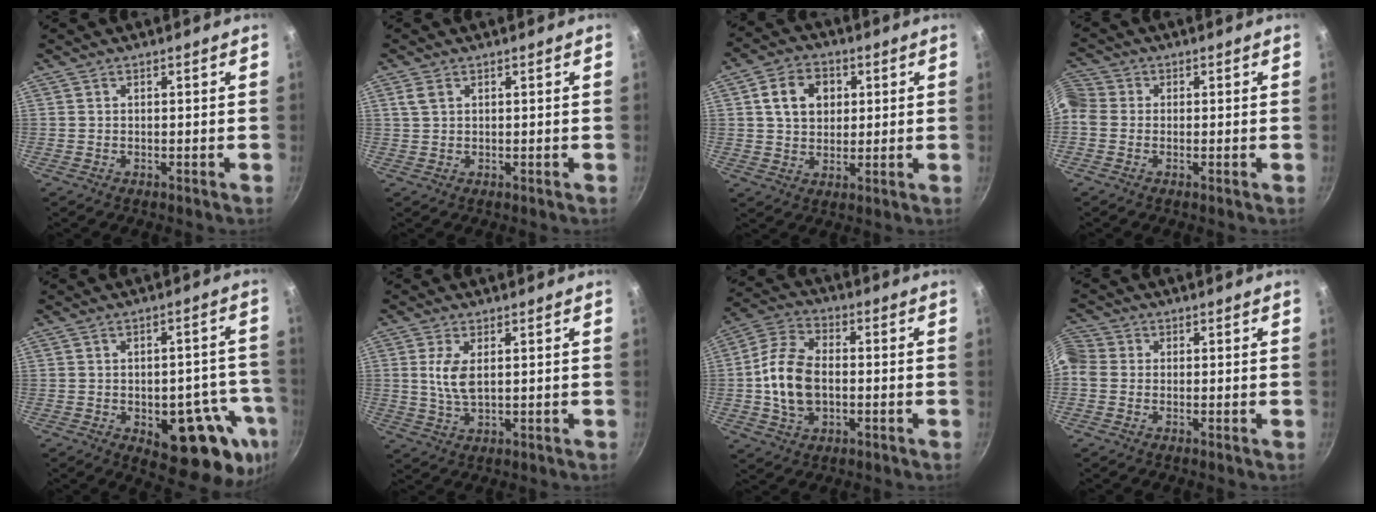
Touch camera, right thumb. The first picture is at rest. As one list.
[{"total": 2.1, "force": [0.9, 1.3, 1.4], "torque": [-0.026, 0.002, 0.020]}, {"total": 8.9, "force": [2.3, 6.9, 5.1], "torque": [-0.065, 0.005, 0.034]}, {"total": 5.6, "force": [-0.9, 4.8, 2.8], "torque": [-0.069, 0.018, -0.036]}, {"total": 16.7, "force": [-5.8, 8.2, 13.4], "torque": [-0.100, 0.015, -0.069]}, {"total": 5.3, "force": [1.1, 2.4, 4.6], "torque": [-0.094, -0.005, 0.023]}, {"total": 12.3, "force": [-1.0, 7.9, 9.4], "torque": [-0.168, 0.027, -0.028]}, {"total": 5.0, "force": [-0.8, 4.3, 2.5], "torque": [-0.061, 0.014, -0.033]}]